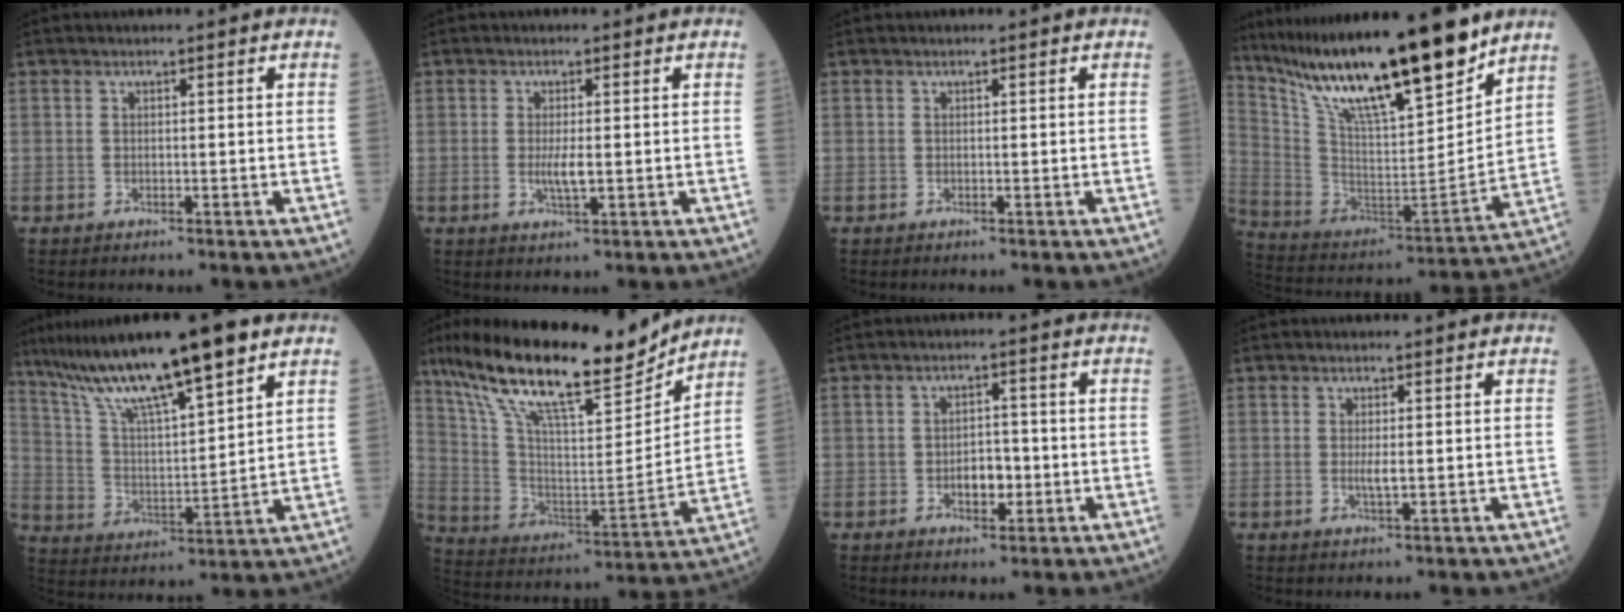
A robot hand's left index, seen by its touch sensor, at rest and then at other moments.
{"total": 2.7, "force": [-0.2, 0.5, 2.7], "torque": [-0.056, -0.005, -0.001]}
{"total": 0.0}
{"total": 23.5, "force": [18.2, 2.7, 14.6], "torque": [-0.261, -0.012, 0.322]}
{"total": 17.4, "force": [12.5, 1.3, 12.0], "torque": [-0.214, 0.012, 0.222]}
{"total": 21.7, "force": [17.4, 4.0, 12.4], "torque": [-0.230, 0.003, 0.304]}
{"total": 3.9, "force": [-1.1, 2.2, 3.1], "torque": [-0.048, 0.006, -0.015]}
{"total": 1.6, "force": [0.1, 0.3, 1.6], "torque": [-0.036, -0.004, 0.003]}